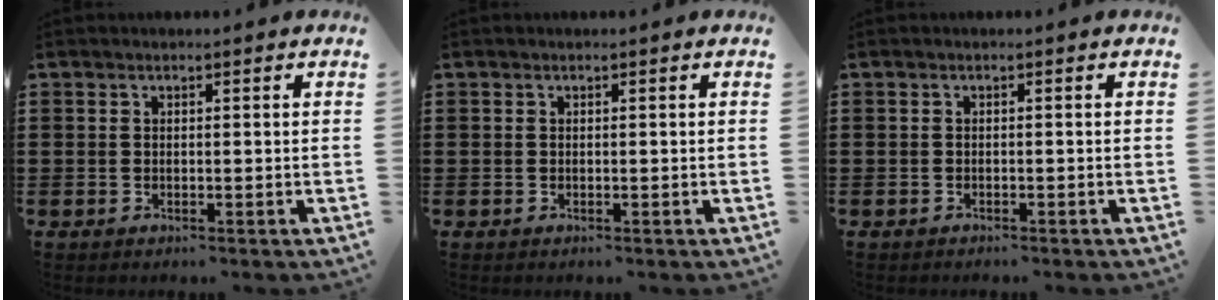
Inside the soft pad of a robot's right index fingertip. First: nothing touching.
{"total": 0.0}
{"total": 0.5, "force": [-0.5, 0.1, 0.0], "torque": [-0.001, 0.000, -0.011]}